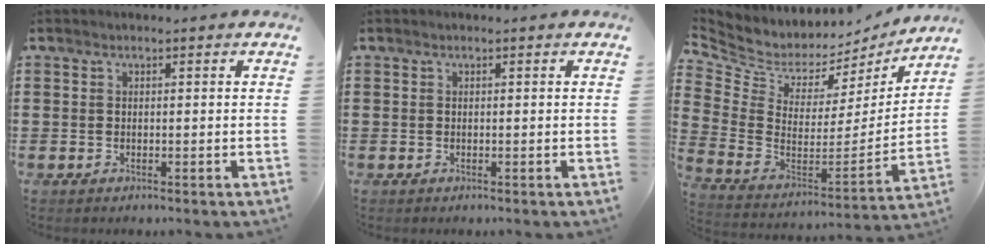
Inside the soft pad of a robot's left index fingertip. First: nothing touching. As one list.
[{"total": 0.0}, {"total": 4.9, "force": [4.0, 2.6, 0.6], "torque": [-0.048, -0.045, 0.069]}]